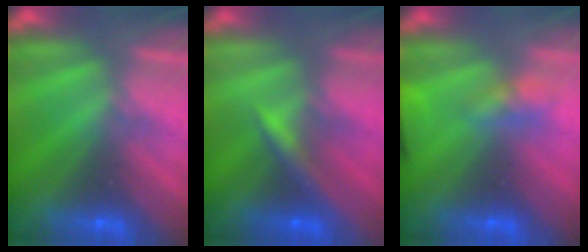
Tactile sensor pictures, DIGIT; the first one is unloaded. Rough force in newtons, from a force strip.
{"total": 3.1}
{"total": 4.8}